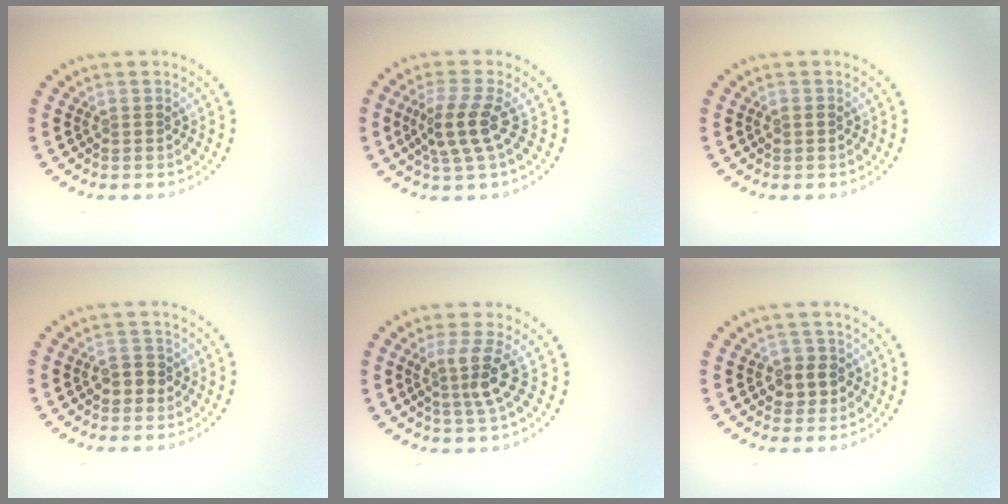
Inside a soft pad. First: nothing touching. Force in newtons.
{"total": 3.3, "press": 2.8, "slide": 1.8}
{"total": 0.8, "press": 0.8, "slide": 0.1}
{"total": 1.9, "press": 1.8, "slide": 0.5}
{"total": 3.1, "press": 2.2, "slide": 2.2}
{"total": 2.3, "press": 2.1, "slide": 1.0}